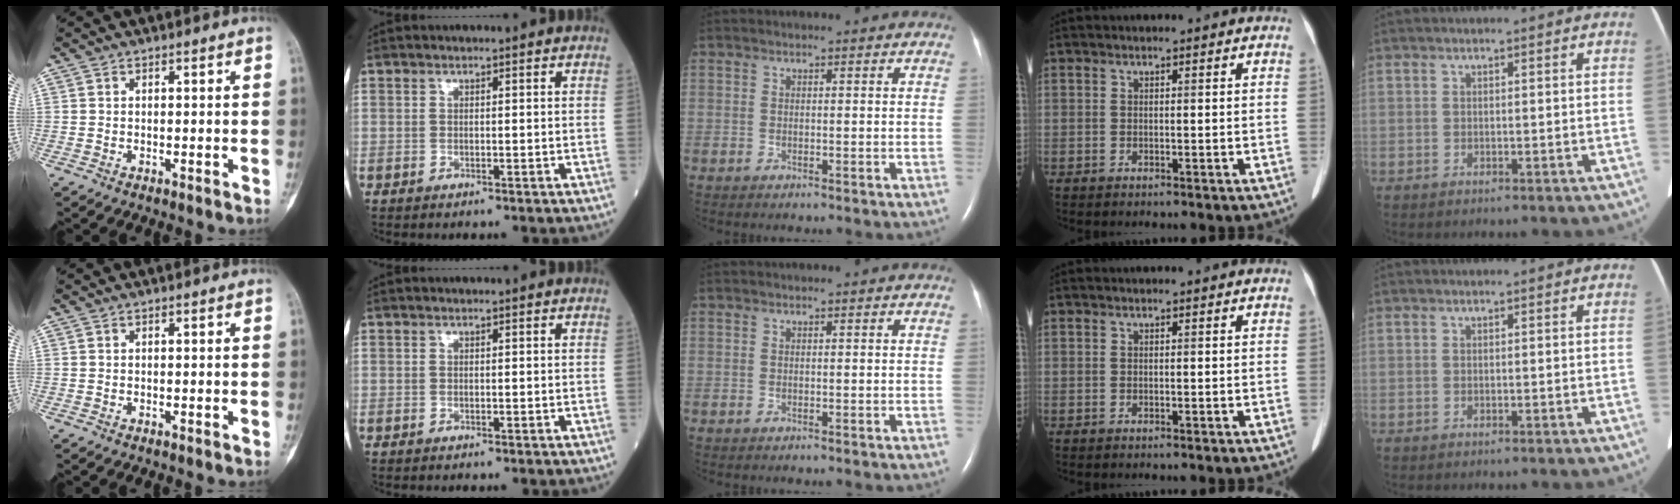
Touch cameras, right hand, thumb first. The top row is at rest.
{}